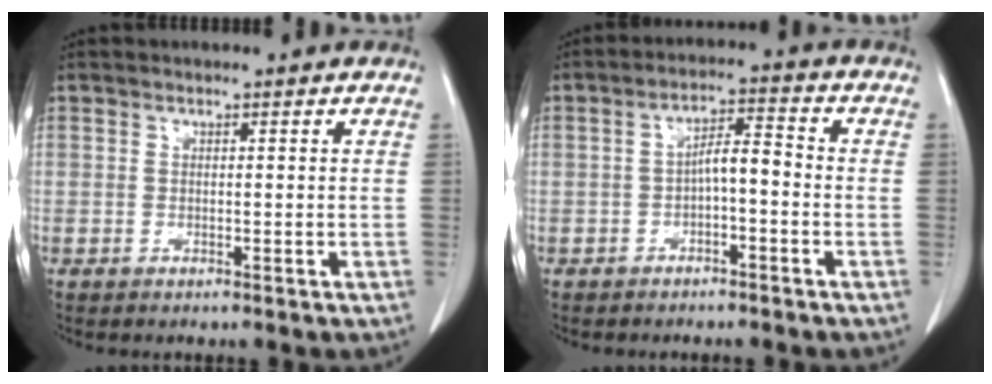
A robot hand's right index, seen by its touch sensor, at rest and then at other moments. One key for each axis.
{"total": 5.9, "fx": -1.2, "fy": 1.2, "fz": 5.6, "tx": -0.099, "ty": 0.025, "tz": -0.021}